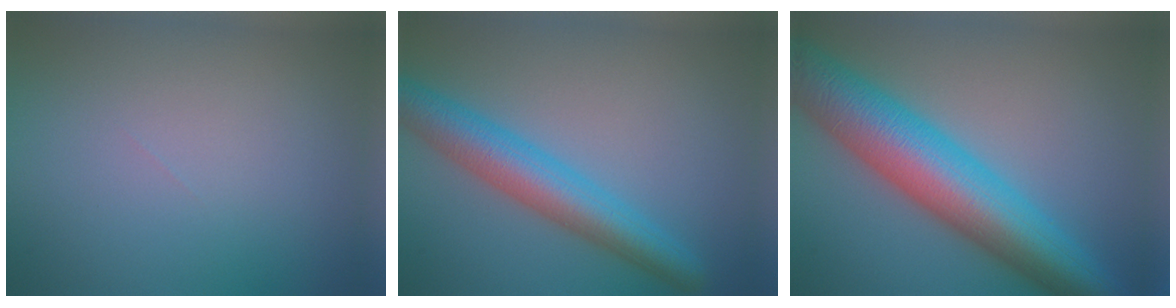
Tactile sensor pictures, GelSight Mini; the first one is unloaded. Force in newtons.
{"total": 5.7, "press": 5.7, "slide": 0.2}
{"total": 11.2, "press": 11.2, "slide": 0.1}